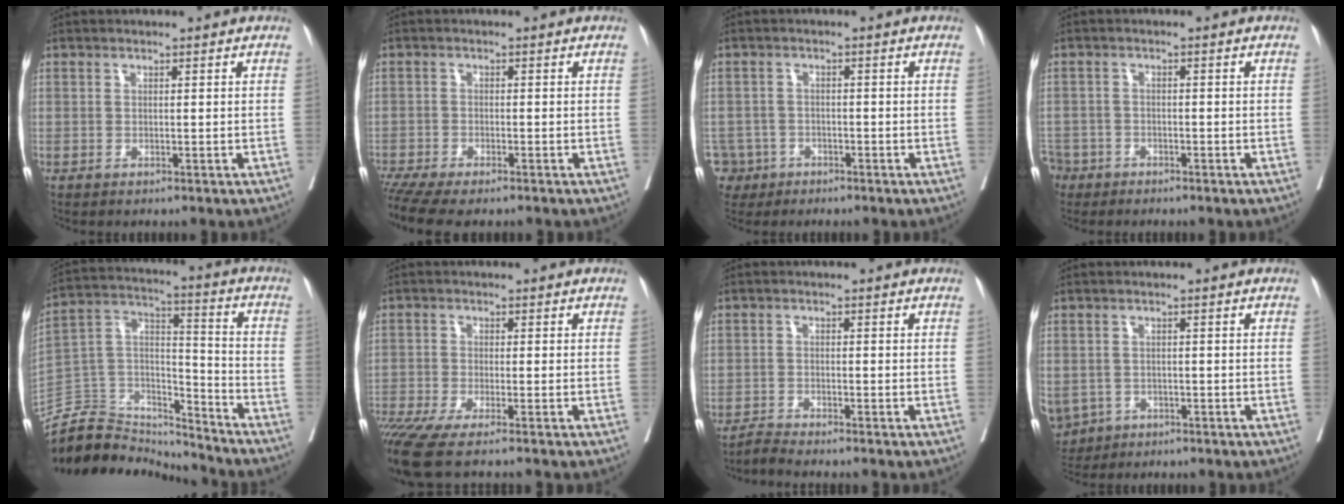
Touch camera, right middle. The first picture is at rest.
{"total": 8.6, "force": [-7.0, 1.8, 4.6], "torque": [-0.077, -0.008, -0.113]}
{"total": 5.3, "force": [-3.1, 4.3, -0.1], "torque": [-0.005, 0.007, -0.052]}
{"total": 5.5, "force": [-4.1, 3.6, 0.4], "torque": [-0.016, 0.001, -0.079]}
{"total": 14.7, "force": [-14.2, 3.8, 0.9], "torque": [-0.013, 0.061, -0.259]}
{"total": 8.6, "force": [-6.8, -0.2, 5.2], "torque": [-0.088, -0.021, -0.117]}
{"total": 2.2, "force": [-2.0, -0.9, 0.0], "torque": [-0.006, -0.010, -0.041]}
{"total": 9.2, "force": [-4.1, 7.8, 2.8], "torque": [-0.091, -0.004, -0.055]}